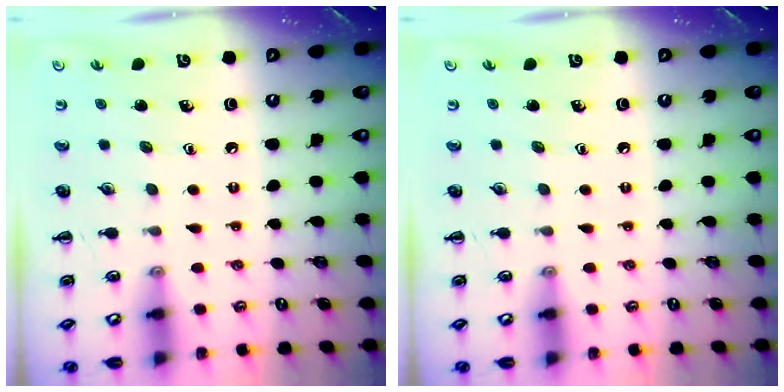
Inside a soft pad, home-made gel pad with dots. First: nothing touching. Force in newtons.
{"total": 0.0}